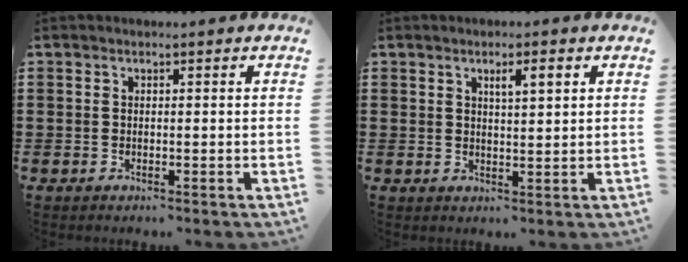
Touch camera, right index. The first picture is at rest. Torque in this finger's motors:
{"motor_torque": [0.05, -0.03, 0.27, 0.03]}